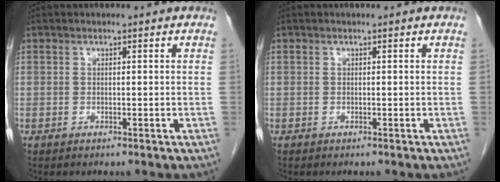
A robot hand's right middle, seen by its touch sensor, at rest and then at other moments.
{"total": 0.0}